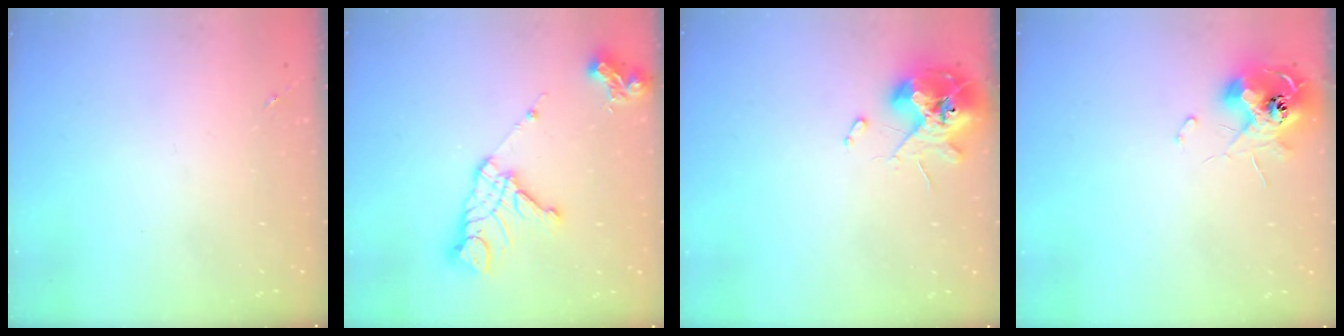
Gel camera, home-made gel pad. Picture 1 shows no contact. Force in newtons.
{"total": 14.9, "press": 14.8, "slide": 1.6}
{"total": 13.0, "press": 12.8, "slide": 1.8}
{"total": 11.2, "press": 11.2, "slide": 0.8}